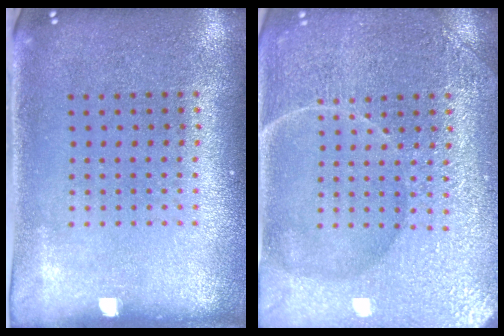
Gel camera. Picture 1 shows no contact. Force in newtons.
{"total": 4.4, "press": 4.4, "slide": 0.4}